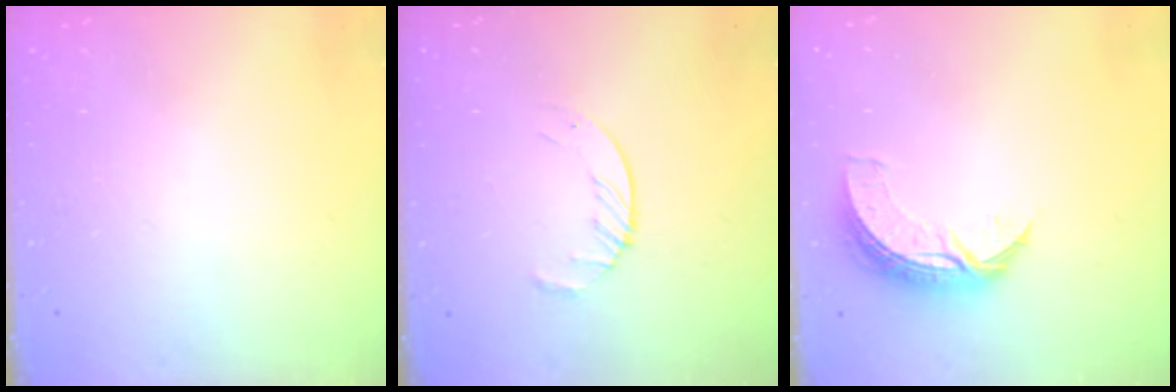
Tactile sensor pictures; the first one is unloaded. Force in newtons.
{"total": 3.8, "press": 3.8, "slide": 0.4}
{"total": 7.9, "press": 7.9, "slide": 0.3}